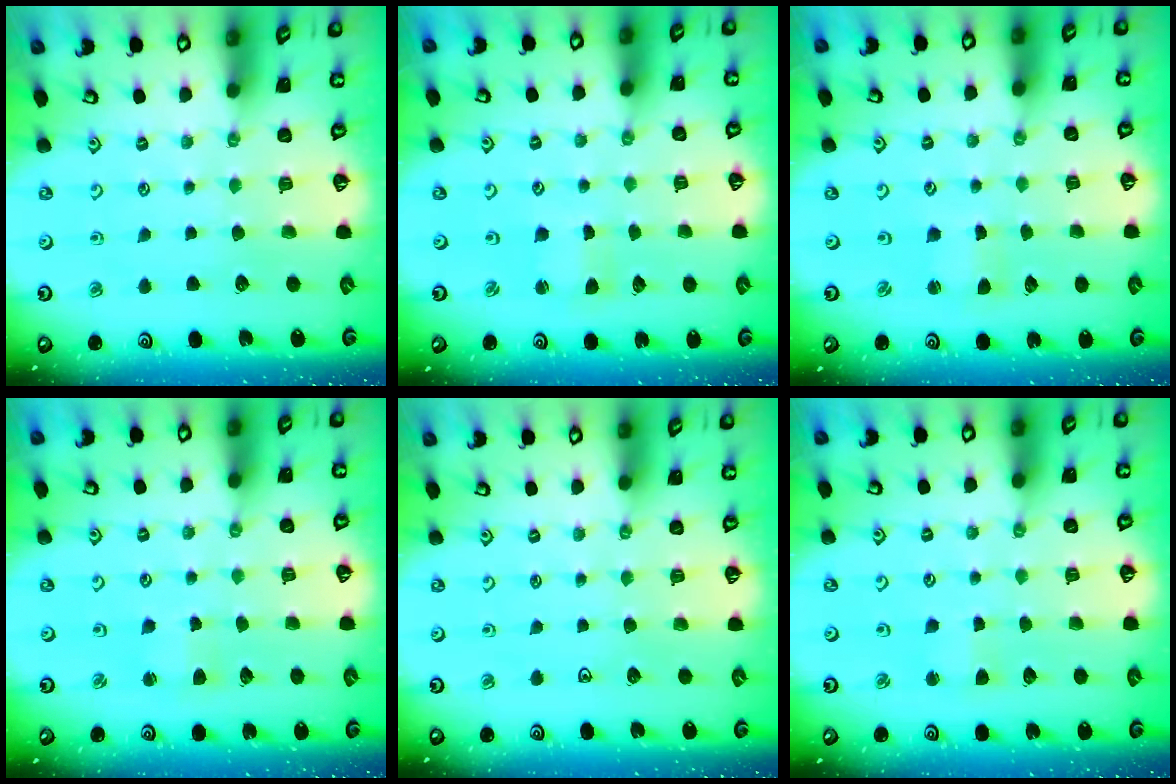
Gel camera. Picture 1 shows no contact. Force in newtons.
{"total": 1.3, "press": 1.3, "slide": 0.3}
{"total": 1.2, "press": 1.2, "slide": 0.2}
{"total": 2.2, "press": 2.2, "slide": 0.3}
{"total": 0.0}
{"total": 2.8, "press": 2.8, "slide": 0.4}